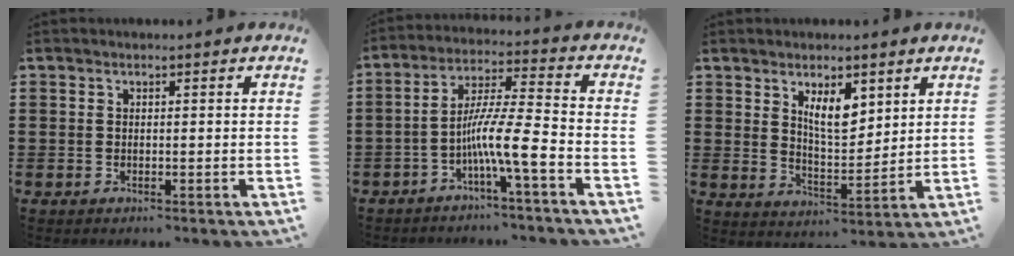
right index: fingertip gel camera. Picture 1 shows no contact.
{"total": 9.6, "force": [-3.9, 0.4, 8.8], "torque": [-0.163, -0.009, -0.073]}
{"total": 6.4, "force": [3.4, 2.4, 4.8], "torque": [-0.085, -0.008, 0.056]}